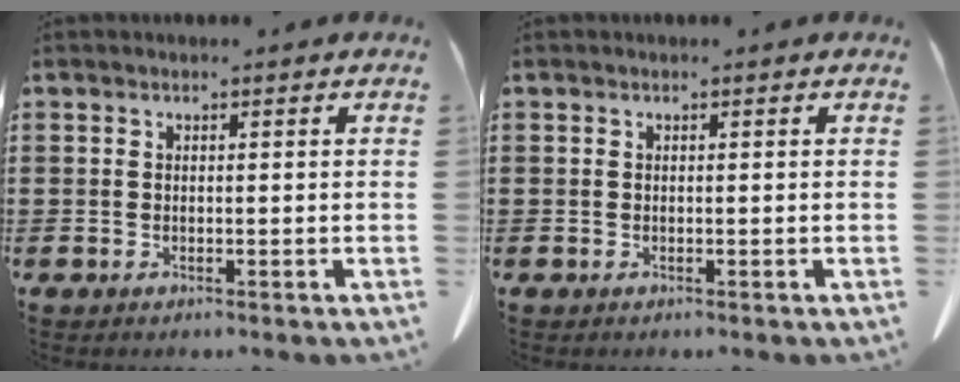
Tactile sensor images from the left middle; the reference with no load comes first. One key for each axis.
{"total": 0.0}